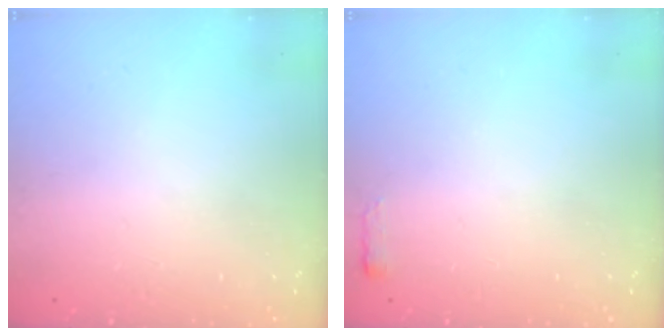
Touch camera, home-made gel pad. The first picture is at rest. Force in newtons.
{"total": 2.4, "press": 2.4, "slide": 0.4}